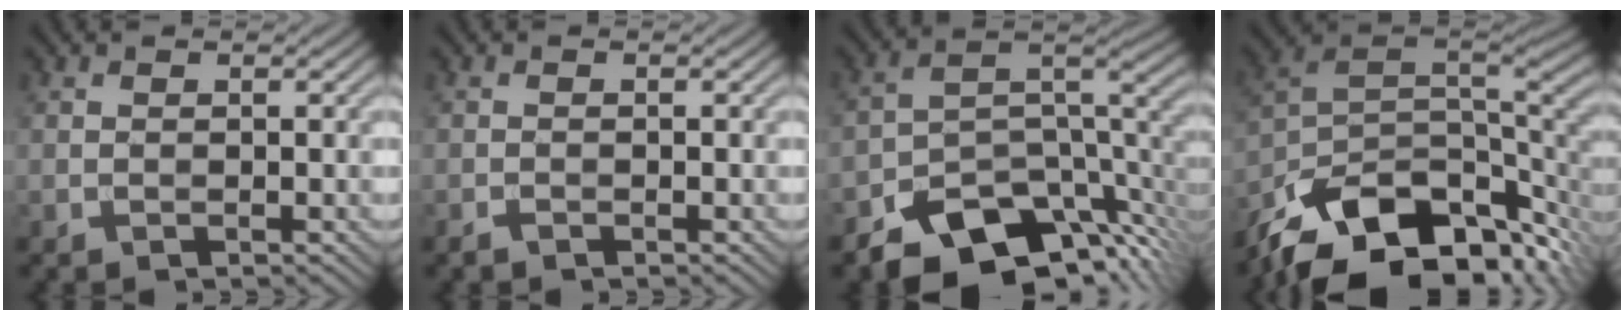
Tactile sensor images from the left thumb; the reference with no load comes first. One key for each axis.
{"total": 0.7, "fx": -0.6, "fy": 0.3, "fz": 0.3, "tx": -0.006, "ty": -0.002, "tz": -0.013}
{"total": 12.5, "fx": -8.5, "fy": 6.0, "fz": 6.9, "tx": -0.112, "ty": -0.016, "tz": -0.141}
{"total": 15.8, "fx": -9.0, "fy": 8.3, "fz": 10.0, "tx": -0.206, "ty": -0.032, "tz": -0.143}